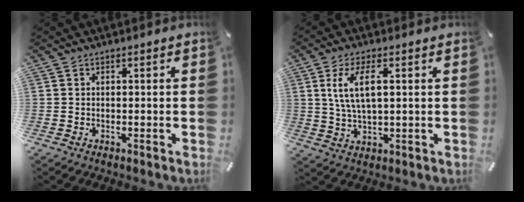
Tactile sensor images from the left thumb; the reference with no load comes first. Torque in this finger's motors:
{"motor_torque": [0.51, 0.81, 1.15, -0.67, 0.40]}